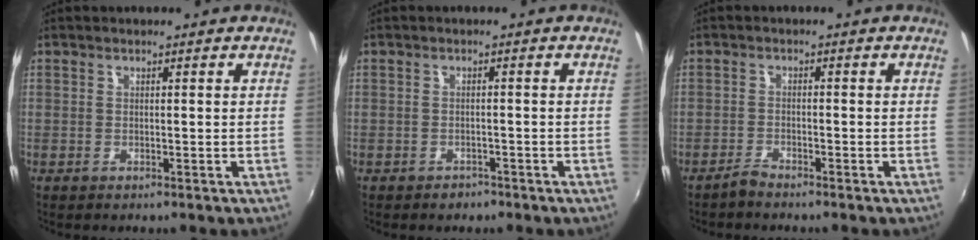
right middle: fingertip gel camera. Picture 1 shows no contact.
{"total": 1.8, "force": [-1.3, 1.2, 0.2], "torque": [-0.007, -0.001, -0.020]}
{"total": 2.0, "force": [-1.9, 0.1, 0.5], "torque": [-0.017, -0.004, -0.041]}